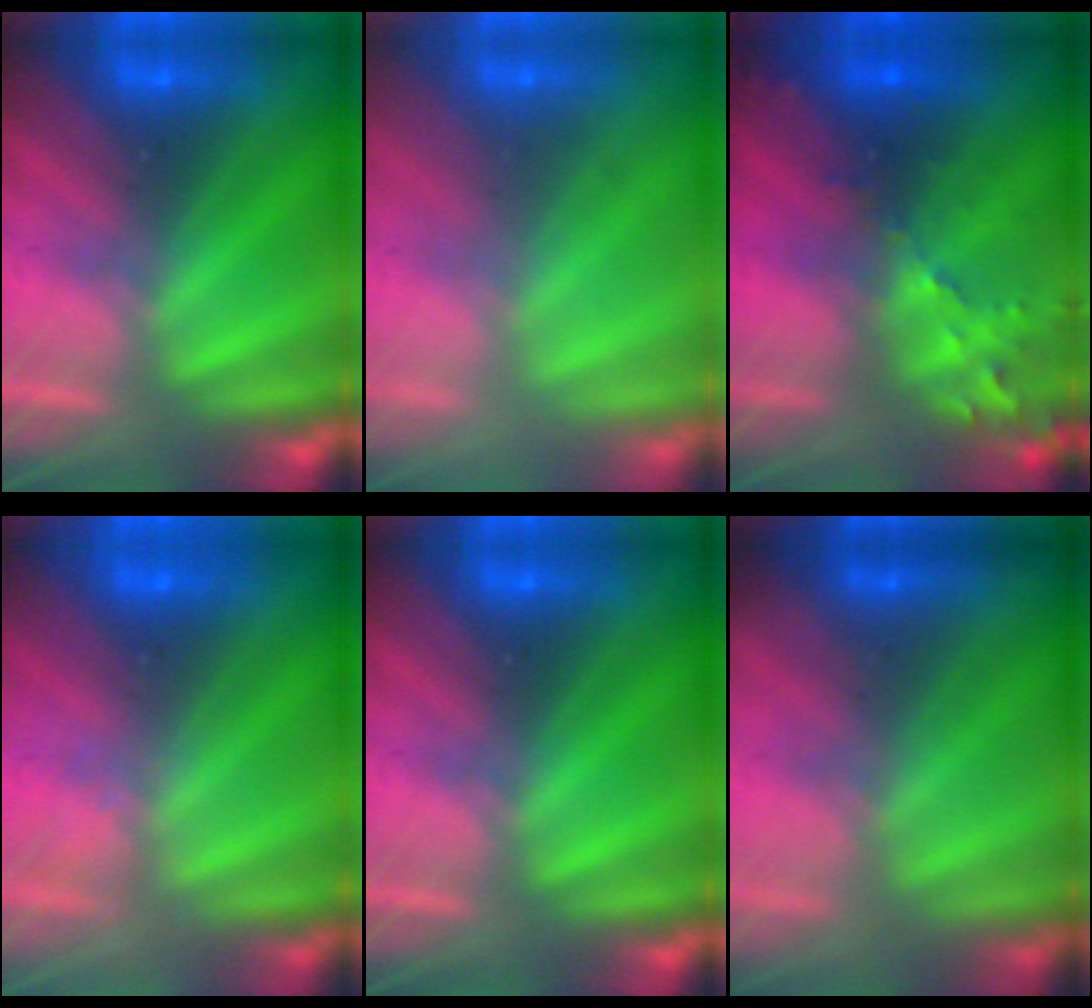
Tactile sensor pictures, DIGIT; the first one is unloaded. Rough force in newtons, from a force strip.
{"total": 2.2}
{"total": 5.8}
{"total": 1.7}
{"total": 0.0}
{"total": 1.8}